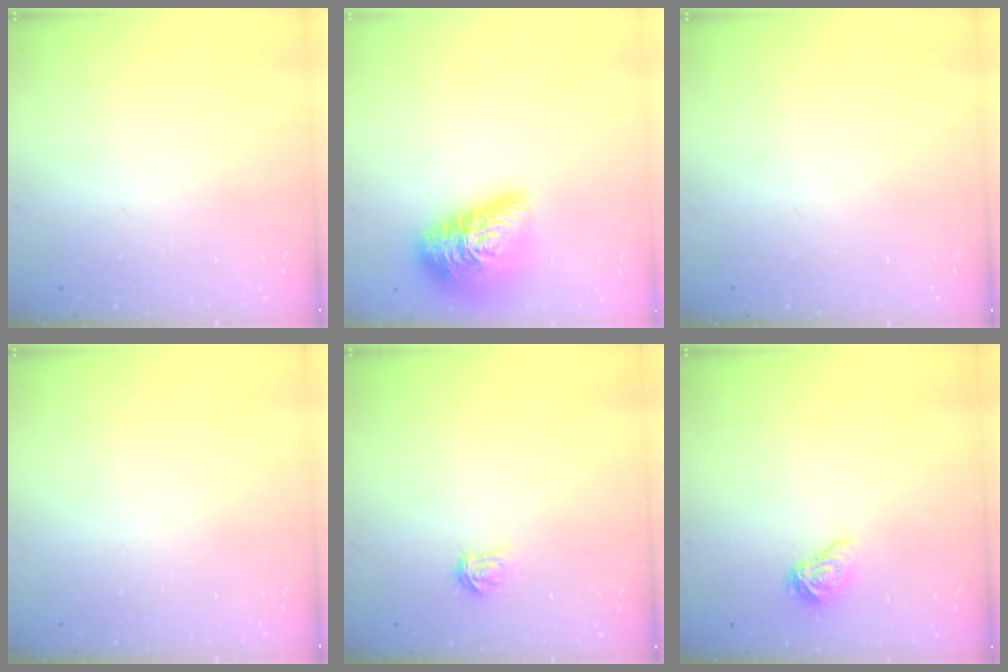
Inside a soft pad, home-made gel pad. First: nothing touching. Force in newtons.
{"total": 19.5, "press": 19.5, "slide": 1.0}
{"total": 0.0}
{"total": 0.0}
{"total": 2.1, "press": 2.1, "slide": 0.2}
{"total": 6.4, "press": 6.4, "slide": 0.5}